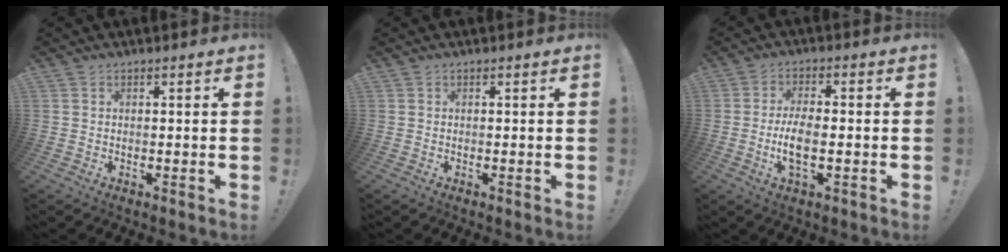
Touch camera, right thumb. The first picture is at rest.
{"total": 0.0}
{"total": 7.4, "force": [-1.3, 2.3, 6.9], "torque": [-0.143, -0.005, -0.025]}